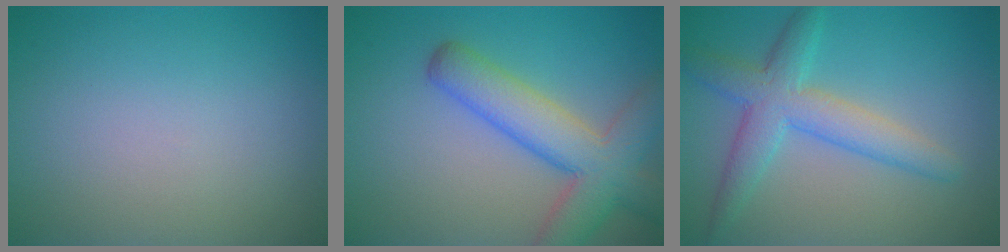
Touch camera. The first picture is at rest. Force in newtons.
{"total": 7.2, "press": 7.2, "slide": 0.3}
{"total": 4.7, "press": 4.7, "slide": 0.1}